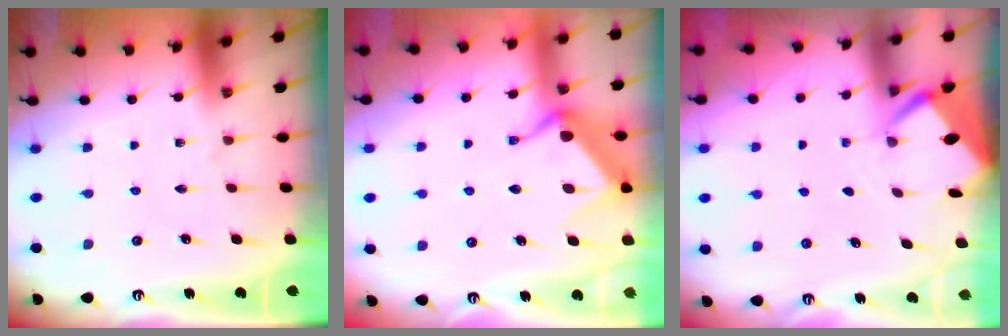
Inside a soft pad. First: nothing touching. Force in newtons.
{"total": 9.7, "press": 9.7, "slide": 0.7}
{"total": 2.7, "press": 2.7, "slide": 0.3}